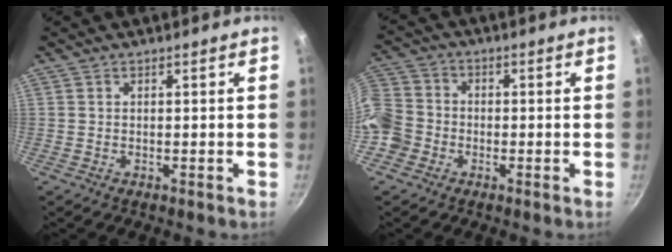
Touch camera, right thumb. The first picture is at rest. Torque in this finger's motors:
{"motor_torque": [0.69, 2.17, 0.21, -0.10, 0.24]}